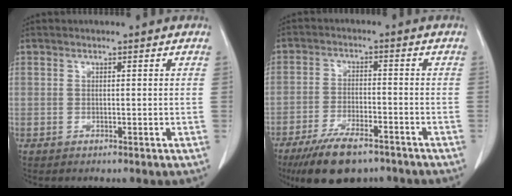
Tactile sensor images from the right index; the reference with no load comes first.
{"total": 10.7, "force": [-7.9, 3.5, 6.3], "torque": [-0.110, -0.015, -0.132]}